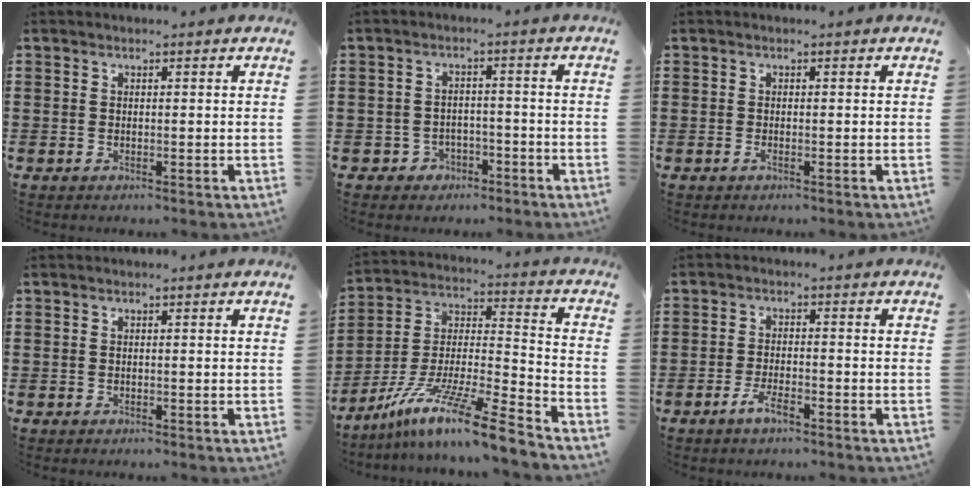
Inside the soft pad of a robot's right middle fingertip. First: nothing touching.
{"total": 2.2, "force": [-1.8, 1.3, 0.1], "torque": [-0.011, 0.002, -0.041]}
{"total": 0.5, "force": [-0.3, 0.1, 0.4], "torque": [-0.007, -0.002, -0.006]}
{"total": 0.0}
{"total": 13.2, "force": [-10.2, 0.0, 8.3], "torque": [-0.151, 0.005, -0.197]}
{"total": 3.4, "force": [-2.1, 0.9, 2.5], "torque": [-0.056, 0.000, -0.043]}